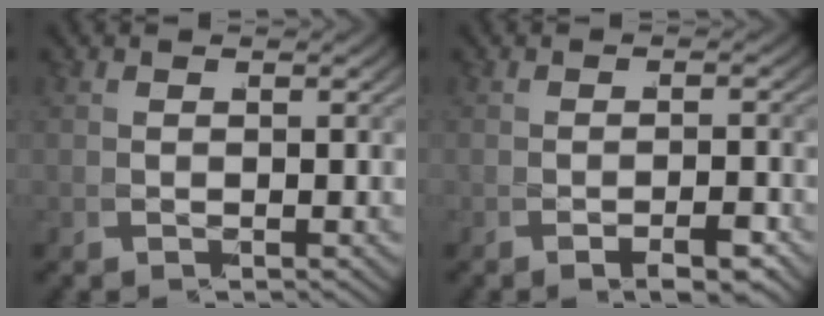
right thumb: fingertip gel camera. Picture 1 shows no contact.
{"total": 1.8, "force": [-1.5, -0.6, 0.8], "torque": [-0.022, 0.001, -0.024]}